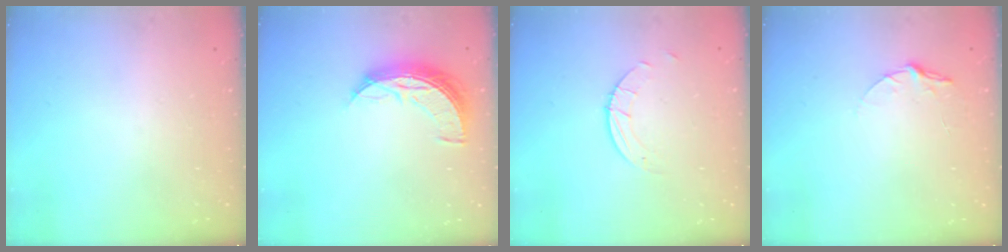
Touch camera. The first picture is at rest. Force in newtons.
{"total": 10.1, "press": 10.1, "slide": 0.6}
{"total": 2.7, "press": 2.7, "slide": 0.3}
{"total": 4.6, "press": 4.6, "slide": 0.4}